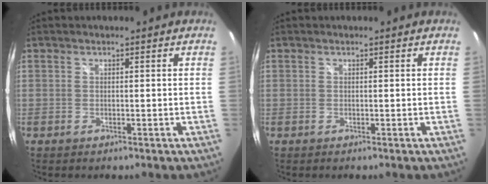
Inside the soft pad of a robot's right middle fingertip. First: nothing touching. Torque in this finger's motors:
{"motor_torque": [-0.87, -0.25, -0.02, -0.01]}